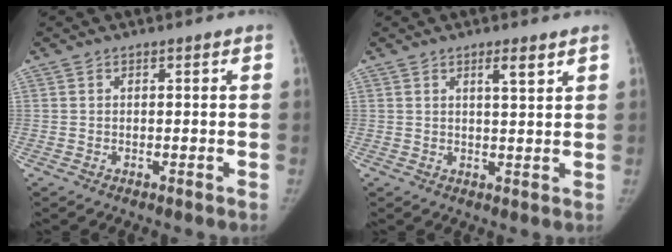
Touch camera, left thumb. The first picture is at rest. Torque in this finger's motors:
{"motor_torque": [-0.41, 0.07, 0.56, -0.17, -0.03]}